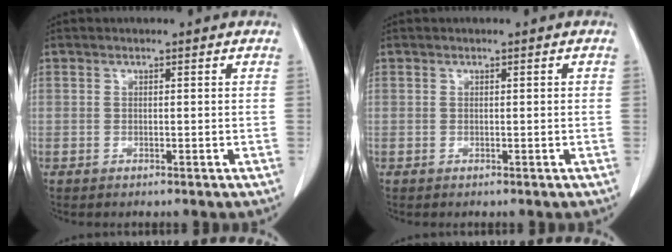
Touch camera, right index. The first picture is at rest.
{"total": 0.0}